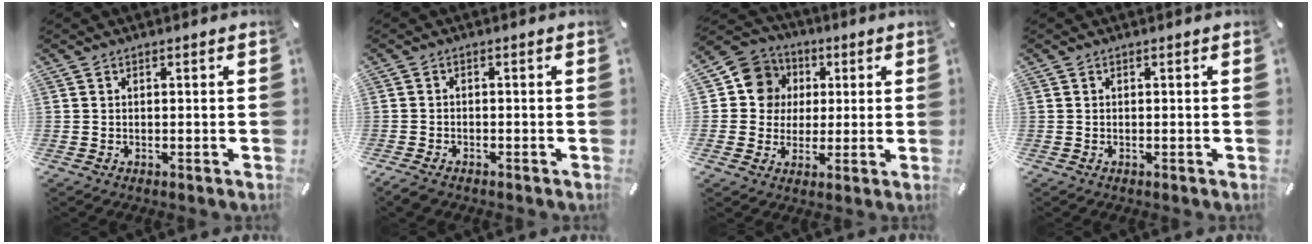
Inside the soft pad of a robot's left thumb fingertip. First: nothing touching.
{"total": 2.0, "force": [-1.6, 0.9, 0.8], "torque": [-0.021, 0.005, -0.033]}
{"total": 10.6, "force": [1.5, 10.3, 2.4], "torque": [-0.035, -0.002, 0.031]}
{"total": 0.0}